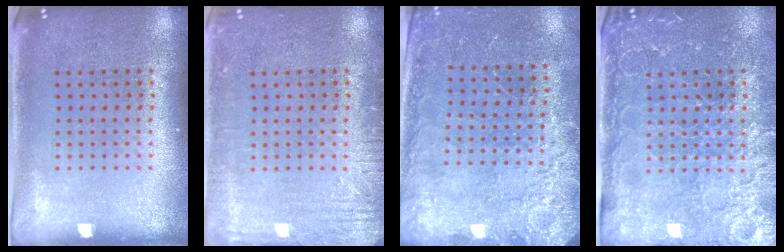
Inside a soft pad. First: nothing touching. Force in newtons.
{"total": 2.8, "press": 2.8, "slide": 0.4}
{"total": 2.5, "press": 2.4, "slide": 0.7}
{"total": 4.2, "press": 4.0, "slide": 1.5}